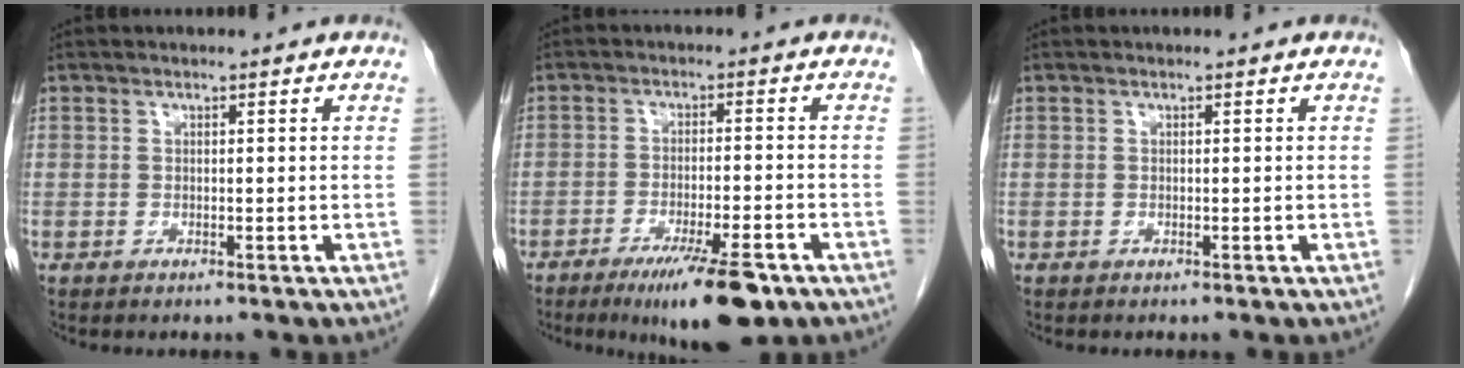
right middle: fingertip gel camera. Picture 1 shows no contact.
{"total": 10.1, "force": [-6.5, 1.5, 7.7], "torque": [-0.119, -0.018, -0.098]}
{"total": 0.0}